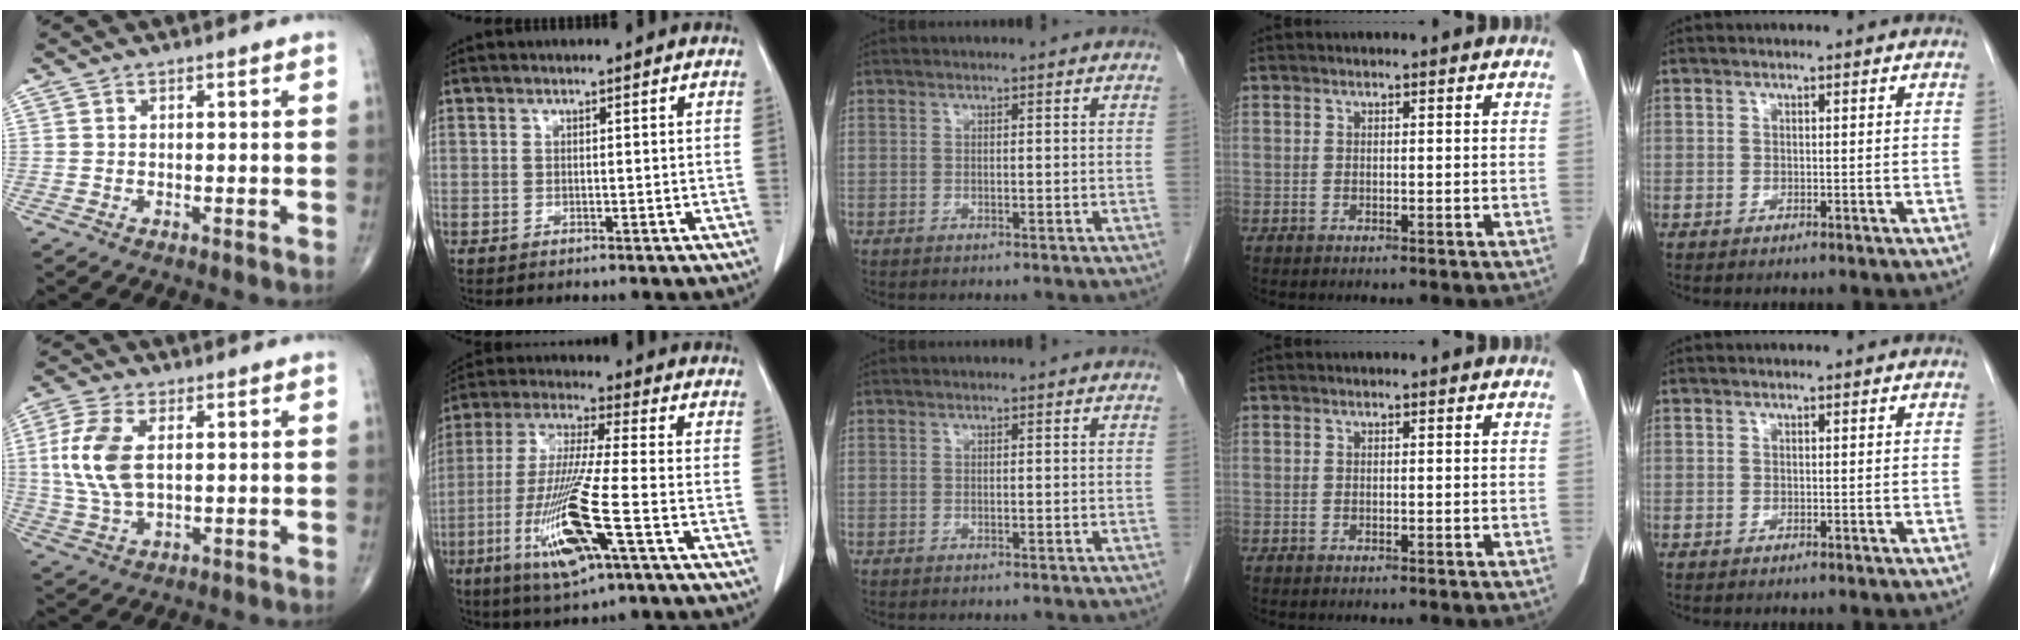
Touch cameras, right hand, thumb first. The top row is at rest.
{"thumb": {"total": 10.7, "force": [1.8, 5.7, 8.9], "torque": [-0.202, -0.006, 0.035]}, "index": {"total": 11.2, "force": [-4.4, 0.2, 10.3], "torque": [-0.207, -0.020, -0.084]}}